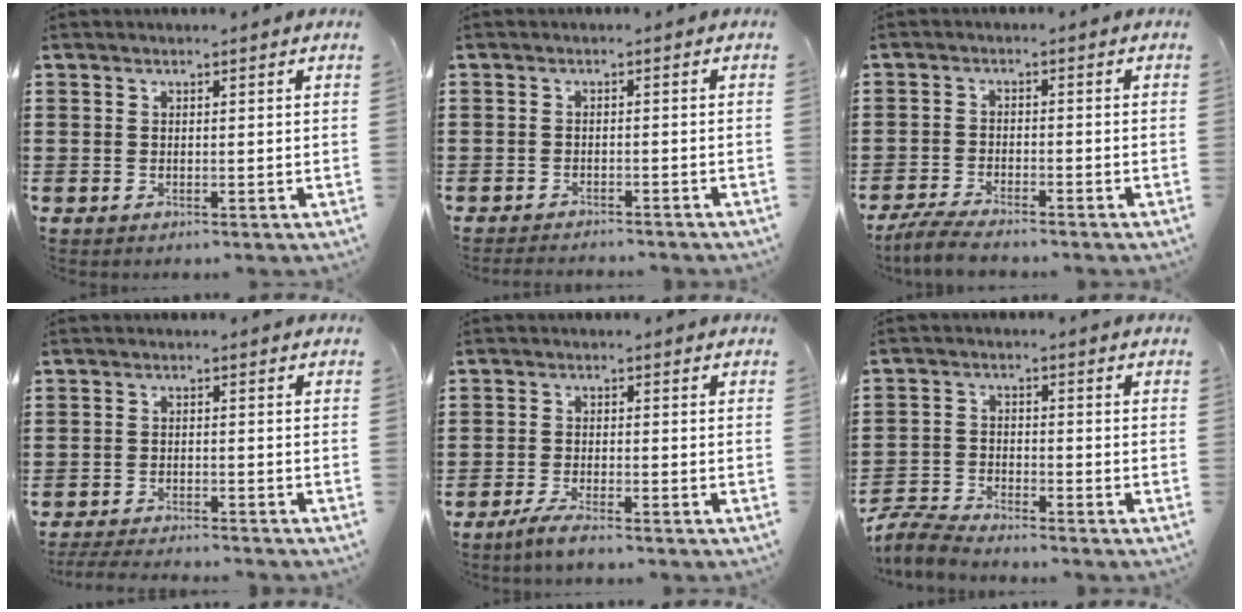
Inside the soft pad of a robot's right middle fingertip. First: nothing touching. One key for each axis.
{"total": 1.5, "fx": -1.5, "fy": -0.1, "fz": 0.1, "tx": -0.006, "ty": 0.000, "tz": -0.030}
{"total": 3.9, "fx": -3.6, "fy": 0.2, "fz": 1.5, "tx": -0.040, "ty": -0.007, "tz": -0.074}
{"total": 3.1, "fx": -3.0, "fy": 0.0, "fz": 0.7, "tx": -0.019, "ty": -0.005, "tz": -0.063}
{"total": 3.0, "fx": -2.4, "fy": 0.0, "fz": 1.8, "tx": -0.045, "ty": -0.005, "tz": -0.048}
{"total": 4.7, "fx": -4.6, "fy": 0.3, "fz": 1.0, "tx": -0.048, "ty": -0.009, "tz": -0.100}